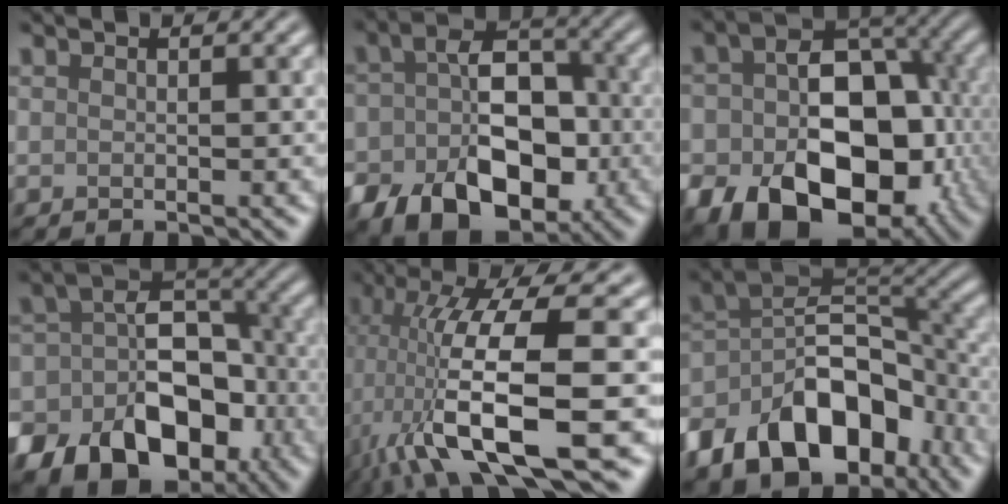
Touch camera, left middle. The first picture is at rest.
{"total": 11.7, "force": [-4.0, 7.8, 7.7], "torque": [-0.124, -0.024, -0.056]}
{"total": 16.9, "force": [-5.5, 11.6, 11.0], "torque": [-0.155, -0.028, -0.071]}
{"total": 15.0, "force": [-6.7, 10.8, 7.9], "torque": [-0.112, -0.003, -0.115]}
{"total": 13.7, "force": [-3.4, 3.5, 12.8], "torque": [-0.244, -0.007, -0.051]}
{"total": 13.2, "force": [-6.9, 7.7, 8.2], "torque": [-0.147, 0.010, -0.130]}